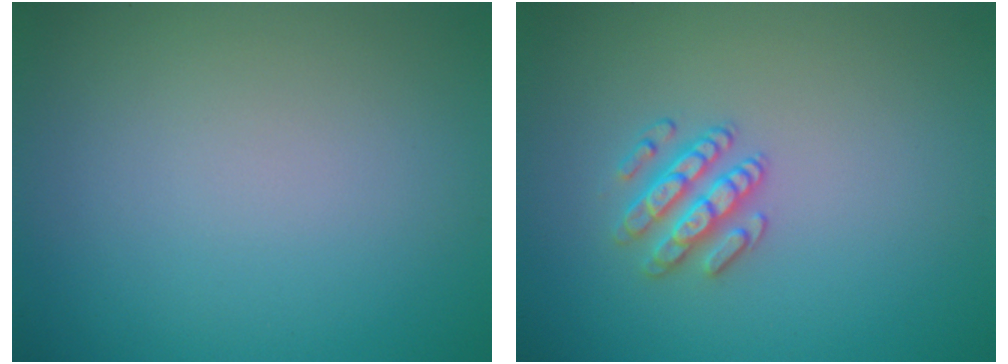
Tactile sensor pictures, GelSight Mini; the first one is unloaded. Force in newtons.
{"total": 2.4, "press": 2.3, "slide": 0.6}